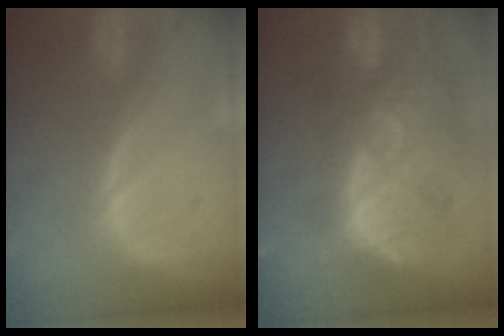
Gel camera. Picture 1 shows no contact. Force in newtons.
{"total": 12.8, "press": 11.2, "slide": 6.2}